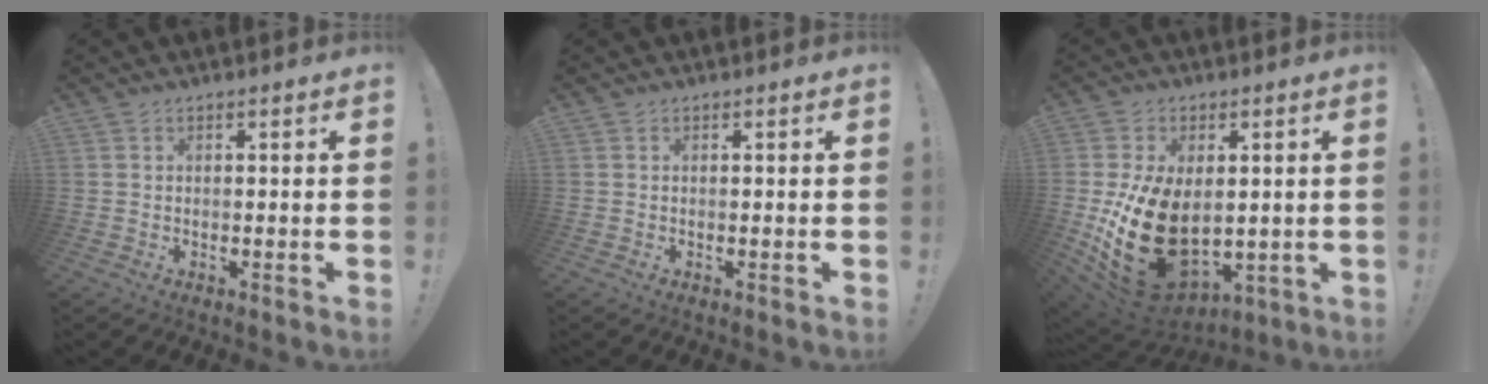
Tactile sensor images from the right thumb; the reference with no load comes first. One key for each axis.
{"total": 0.0}
{"total": 23.3, "fx": -1.9, "fy": 15.4, "fz": 17.4, "tx": -0.329, "ty": -0.003, "tz": -0.010}